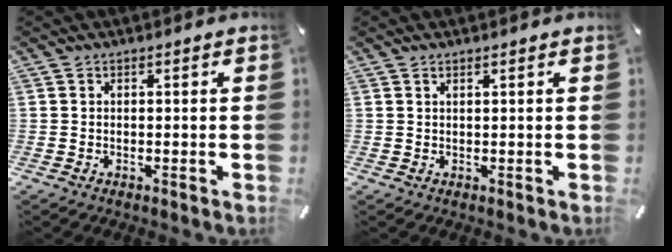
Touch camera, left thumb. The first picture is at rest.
{"total": 0.7, "force": [0.4, 0.0, 0.5], "torque": [-0.010, -0.001, 0.008]}